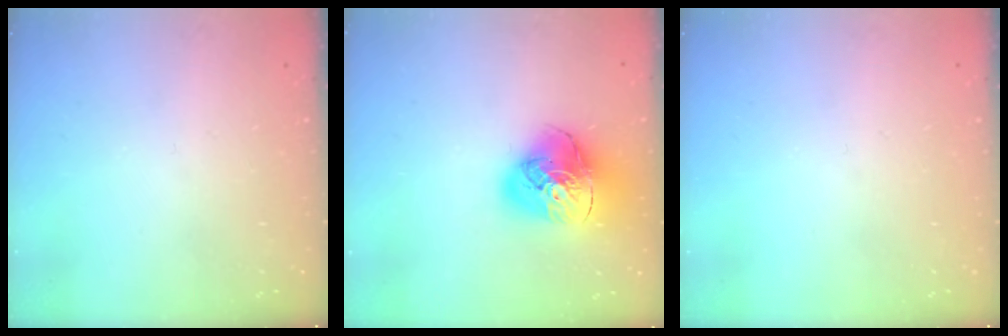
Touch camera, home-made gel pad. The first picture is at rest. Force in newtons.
{"total": 17.1, "press": 17.0, "slide": 2.1}
{"total": 0.0}